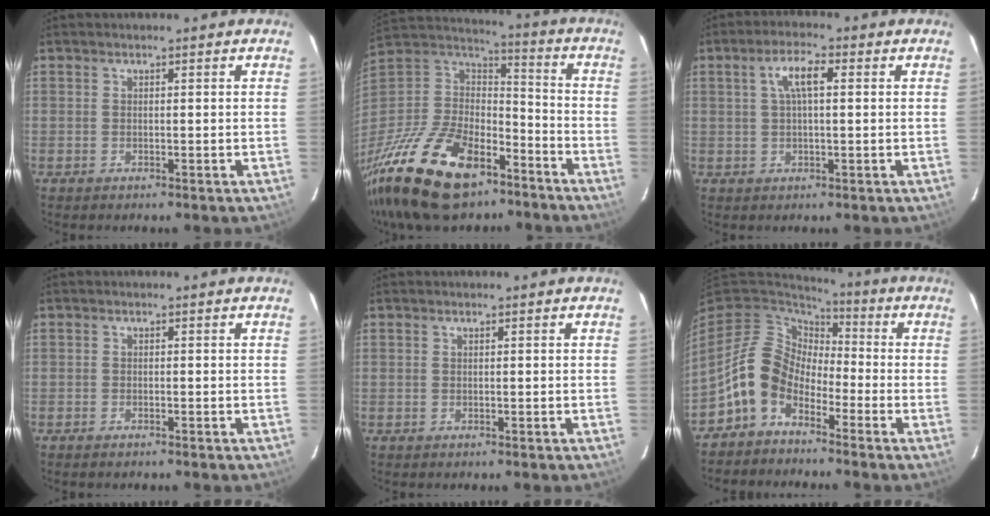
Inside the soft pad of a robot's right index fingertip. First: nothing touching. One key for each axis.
{"total": 28.7, "fx": -19.0, "fy": 14.1, "fz": 16.2, "tx": -0.347, "ty": -0.011, "tz": -0.309}
{"total": 5.2, "fx": 1.4, "fy": 1.6, "fz": 4.8, "tx": -0.093, "ty": 0.013, "tz": 0.027}
{"total": 0.9, "fx": -0.8, "fy": 0.2, "fz": 0.3, "tx": -0.010, "ty": -0.002, "tz": -0.017}
{"total": 0.0}
{"total": 10.9, "fx": -6.0, "fy": 7.5, "fz": 5.2, "tx": -0.109, "ty": 0.024, "tz": -0.125}